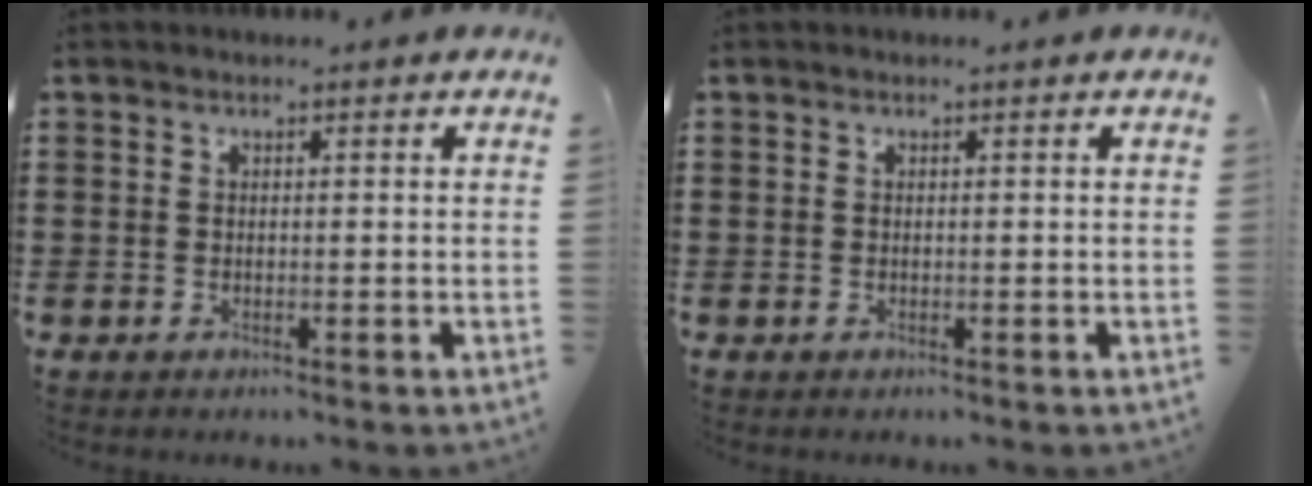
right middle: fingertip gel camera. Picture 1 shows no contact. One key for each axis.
{"total": 0.0}